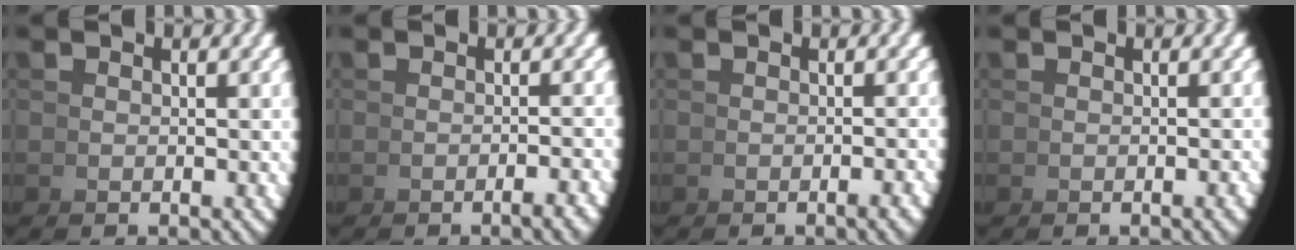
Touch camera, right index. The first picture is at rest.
{"total": 2.0, "force": [-1.1, 0.5, 1.6], "torque": [-0.009, 0.016, -0.025]}
{"total": 1.6, "force": [-0.7, 0.4, 1.4], "torque": [-0.010, 0.013, -0.016]}
{"total": 0.9, "force": [-0.3, 0.3, 0.8], "torque": [-0.007, 0.008, -0.009]}